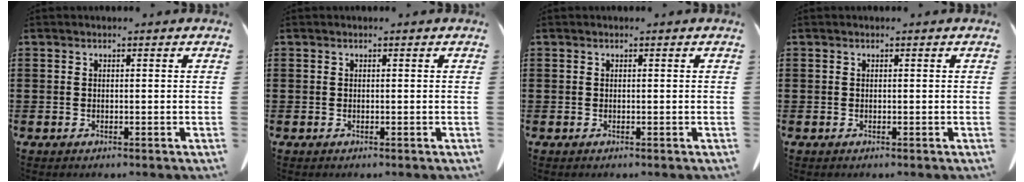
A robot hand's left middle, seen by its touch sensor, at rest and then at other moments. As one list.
[{"total": 0.0}, {"total": 0.0}, {"total": 0.0}]